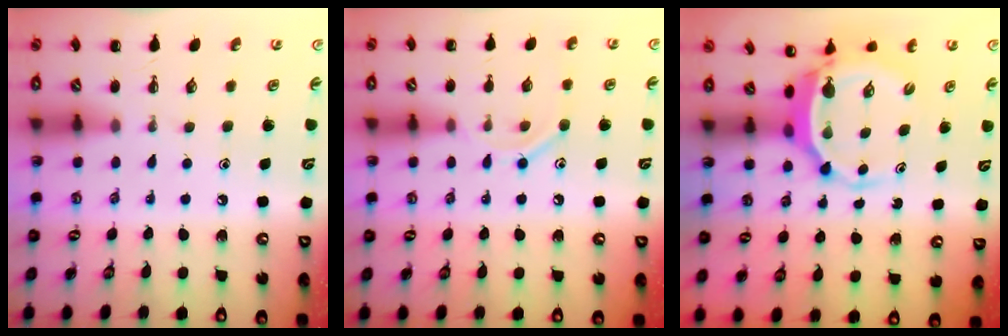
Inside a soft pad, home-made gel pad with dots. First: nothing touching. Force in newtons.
{"total": 8.4, "press": 8.3, "slide": 1.4}
{"total": 5.1, "press": 5.0, "slide": 1.2}